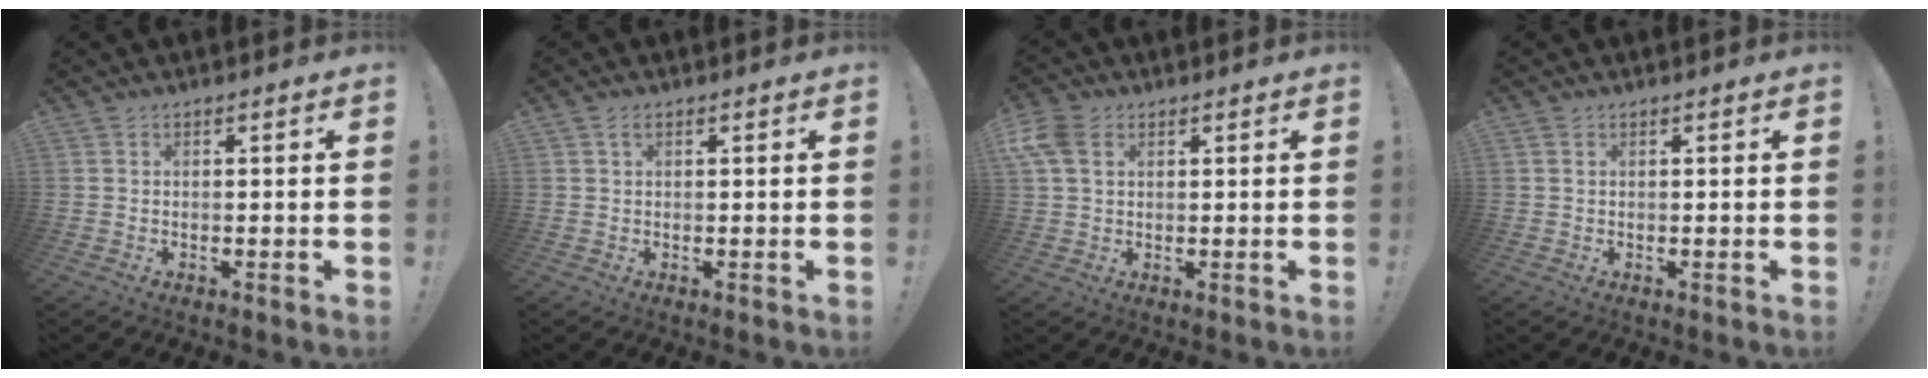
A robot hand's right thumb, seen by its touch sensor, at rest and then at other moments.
{"total": 1.9, "force": [1.0, 1.1, 1.2], "torque": [-0.023, 0.003, 0.018]}
{"total": 7.8, "force": [3.0, 5.2, 5.0], "torque": [-0.113, -0.002, 0.061]}
{"total": 1.0, "force": [0.5, 0.6, 0.5], "torque": [-0.016, 0.005, 0.011]}